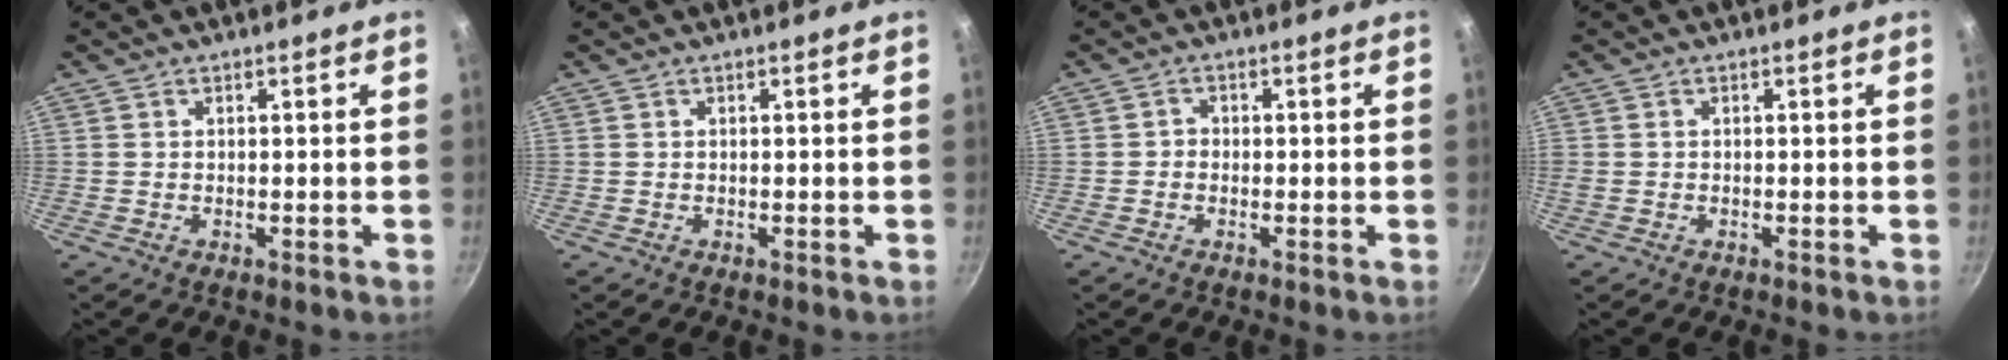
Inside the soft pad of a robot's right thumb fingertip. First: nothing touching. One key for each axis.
{"total": 0.0}
{"total": 1.2, "fx": -0.5, "fy": 1.1, "fz": 0.3, "tx": -0.002, "ty": 0.002, "tz": -0.013}
{"total": 0.7, "fx": -0.2, "fy": 0.6, "fz": 0.2, "tx": -0.007, "ty": -0.002, "tz": -0.004}